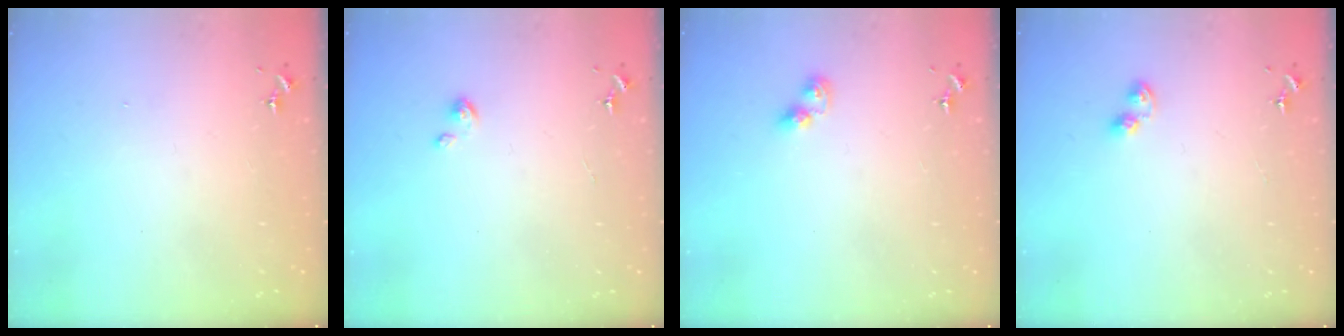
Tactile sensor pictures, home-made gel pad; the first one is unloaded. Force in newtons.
{"total": 2.7, "press": 2.7, "slide": 0.2}
{"total": 5.2, "press": 5.2, "slide": 0.3}
{"total": 4.5, "press": 4.5, "slide": 0.5}